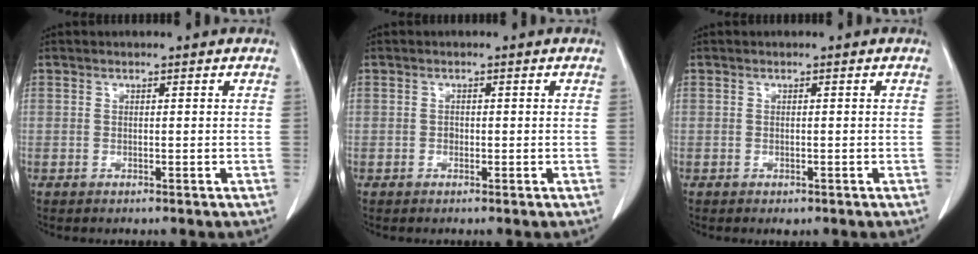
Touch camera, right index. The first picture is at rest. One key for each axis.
{"total": 0.6, "fx": -0.3, "fy": 0.4, "fz": 0.2, "tx": -0.006, "ty": 0.002, "tz": -0.004}
{"total": 1.2, "fx": -0.8, "fy": 0.5, "fz": 0.6, "tx": -0.013, "ty": -0.002, "tz": -0.004}